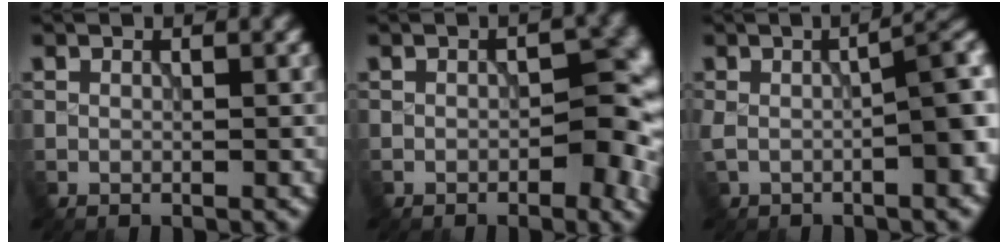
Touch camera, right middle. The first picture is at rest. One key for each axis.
{"total": 6.1, "fx": -1.0, "fy": 3.3, "fz": 5.1, "tx": -0.047, "ty": -0.003, "tz": -0.015}
{"total": 8.7, "fx": -0.5, "fy": 3.2, "fz": 8.1, "tx": -0.089, "ty": -0.004, "tz": -0.009}